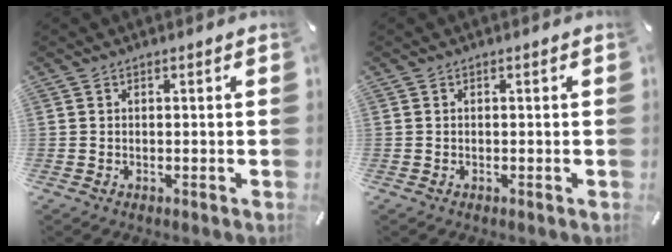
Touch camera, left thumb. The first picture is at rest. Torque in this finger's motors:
{"motor_torque": [-0.02, 0.01, -0.04, 0.01, 0.00]}